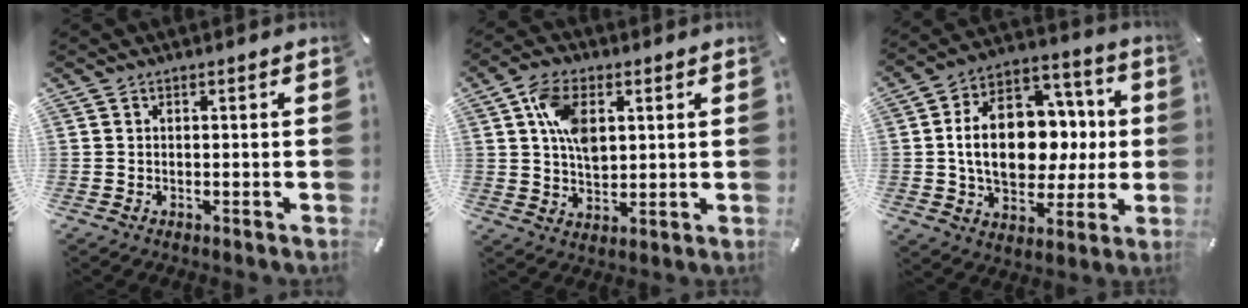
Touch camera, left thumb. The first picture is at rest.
{"total": 10.0, "force": [2.8, 6.6, 7.0], "torque": [-0.133, 0.001, 0.049]}
{"total": 18.7, "force": [-0.2, 13.5, 12.9], "torque": [-0.247, 0.003, 0.000]}